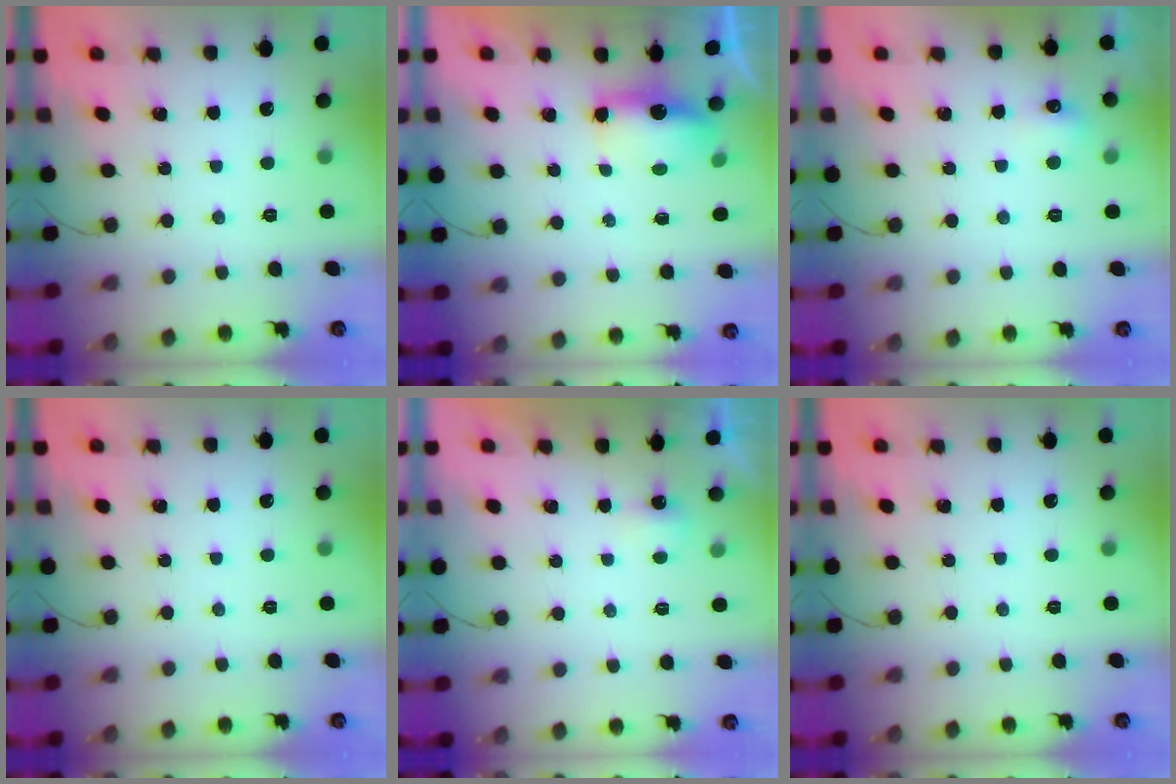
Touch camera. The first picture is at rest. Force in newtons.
{"total": 6.8, "press": 6.7, "slide": 0.8}
{"total": 4.7, "press": 4.5, "slide": 1.2}
{"total": 0.0}
{"total": 2.3, "press": 2.2, "slide": 0.6}
{"total": 0.0}